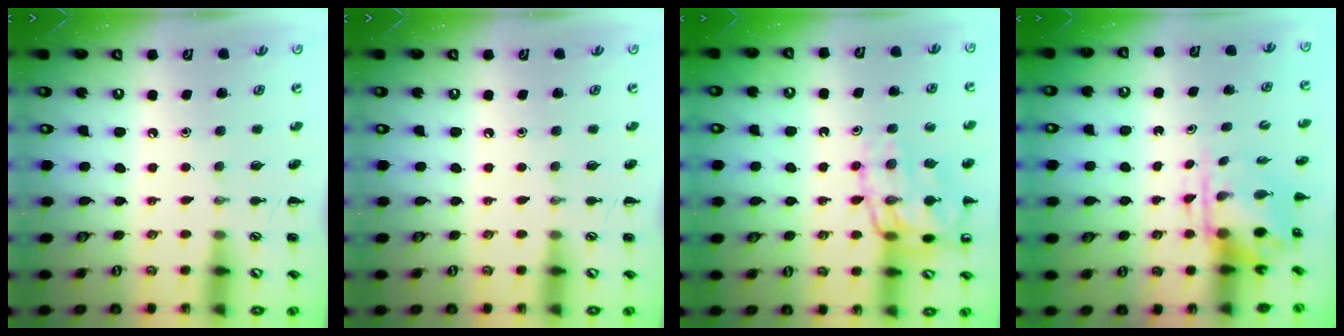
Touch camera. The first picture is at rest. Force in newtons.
{"total": 0.0}
{"total": 15.8, "press": 15.6, "slide": 2.1}
{"total": 3.9, "press": 3.9, "slide": 0.6}